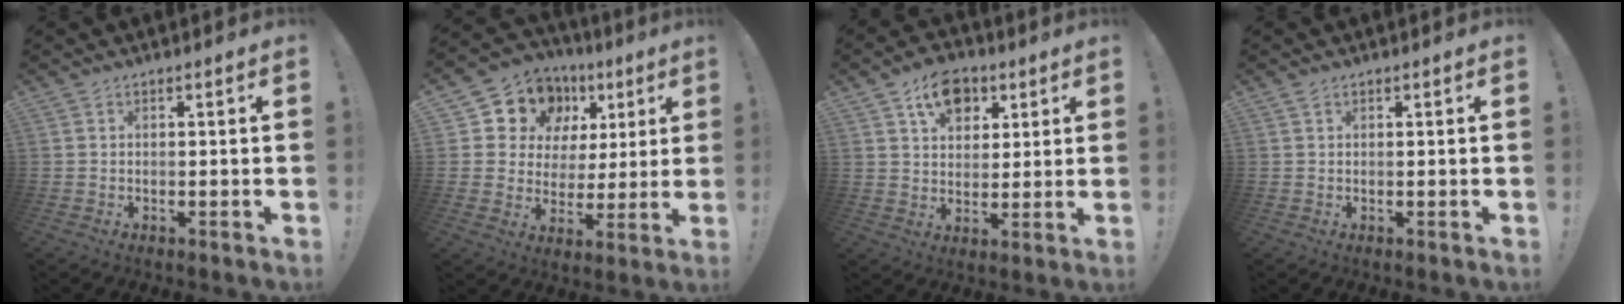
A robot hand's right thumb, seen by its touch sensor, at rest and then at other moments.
{"total": 12.6, "force": [6.7, 9.7, 4.2], "torque": [-0.072, -0.044, 0.135]}
{"total": 11.4, "force": [5.6, 8.4, 5.5], "torque": [-0.071, -0.018, 0.103]}
{"total": 0.7, "force": [0.5, 0.2, 0.4], "torque": [-0.013, 0.002, 0.010]}